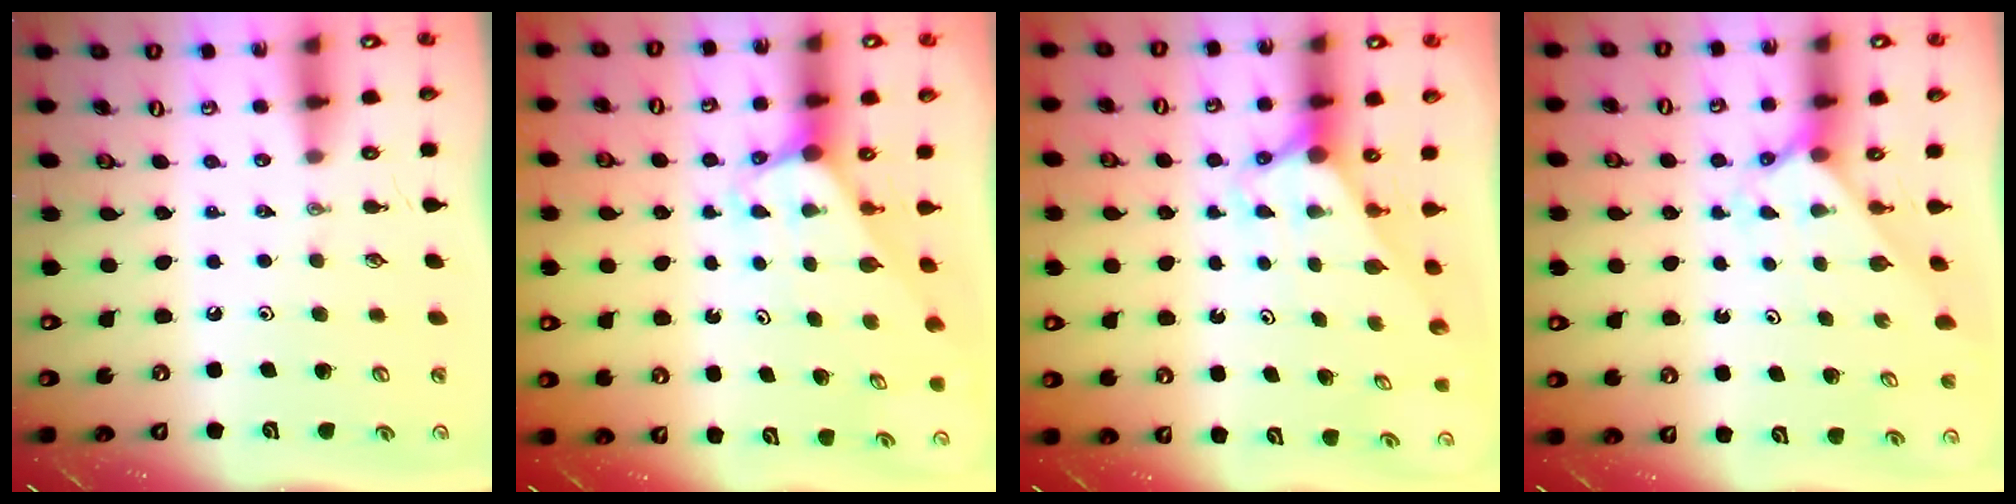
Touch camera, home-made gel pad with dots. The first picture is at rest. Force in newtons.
{"total": 2.9, "press": 2.9, "slide": 0.1}
{"total": 2.9, "press": 2.9, "slide": 0.0}
{"total": 2.4, "press": 2.4, "slide": 0.3}